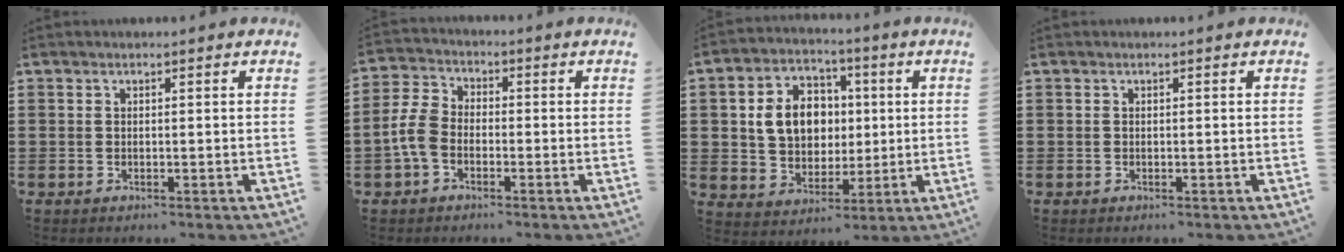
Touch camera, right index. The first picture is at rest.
{"total": 5.5, "force": [-1.8, 3.7, 3.7], "torque": [-0.110, -0.004, -0.043]}
{"total": 9.0, "force": [1.2, 7.2, 5.3], "torque": [-0.115, 0.018, 0.022]}
{"total": 0.0}